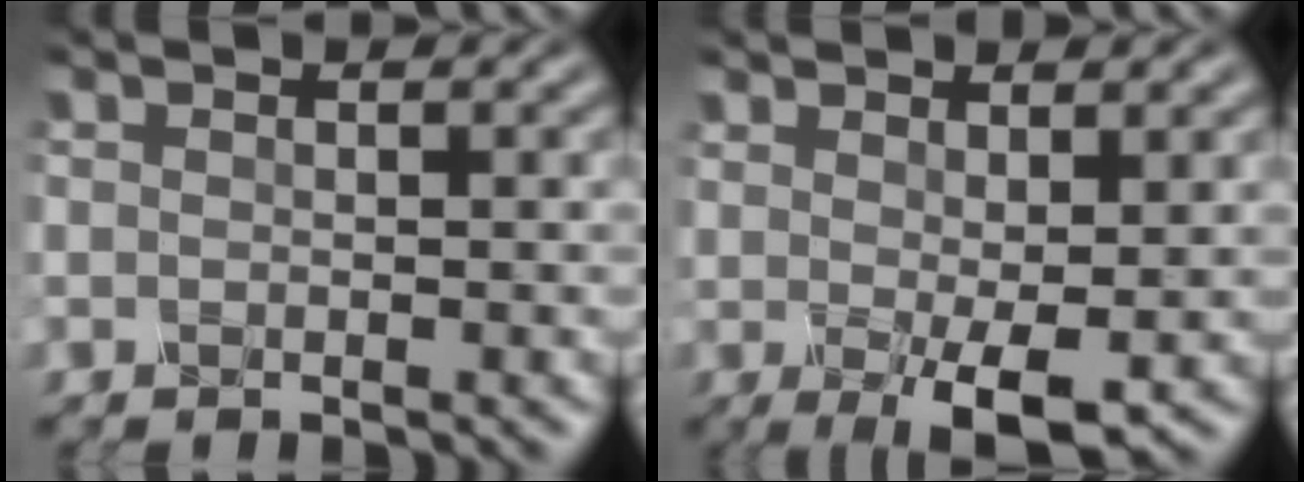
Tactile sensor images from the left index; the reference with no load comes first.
{"total": 3.9, "force": [0.2, 1.0, 3.7], "torque": [-0.071, -0.015, 0.011]}